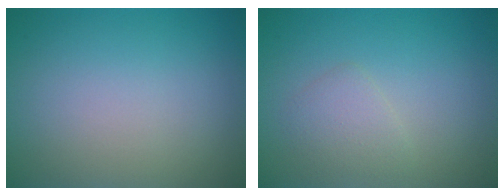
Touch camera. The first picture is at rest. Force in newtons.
{"total": 1.7, "press": 1.7, "slide": 0.2}